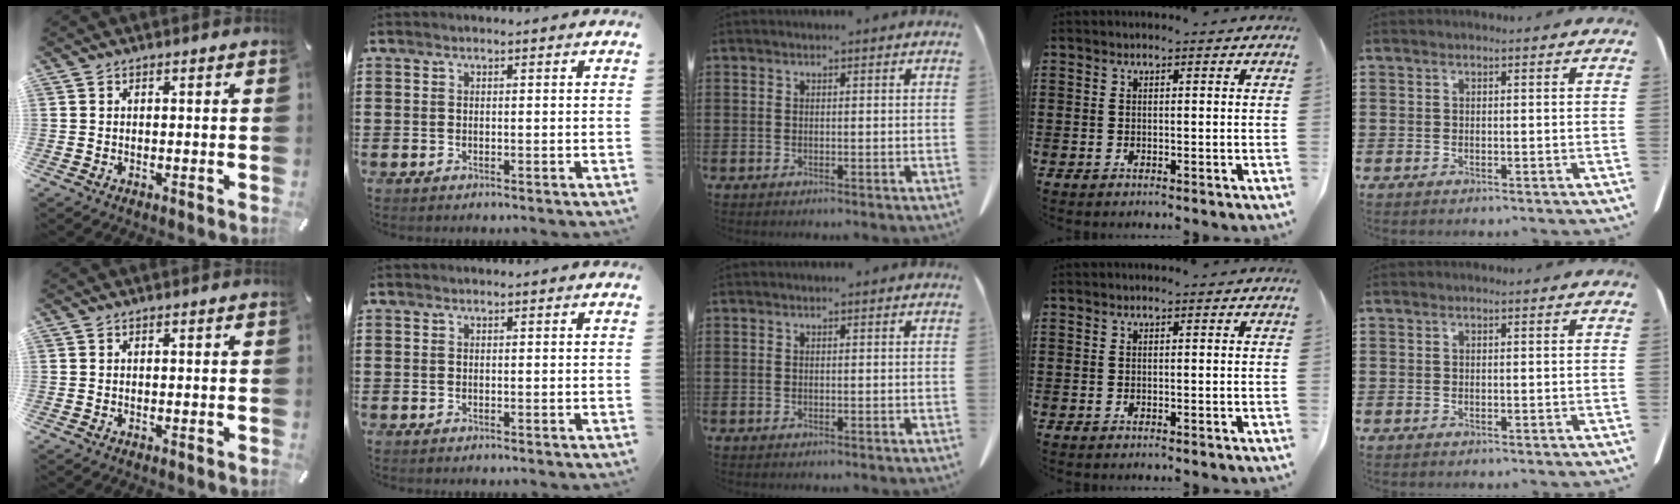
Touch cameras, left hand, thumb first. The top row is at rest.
{}